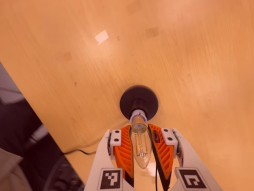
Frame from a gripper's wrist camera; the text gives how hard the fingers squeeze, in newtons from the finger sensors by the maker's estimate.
{"total": 18.8, "left": 18.6, "right": 19.1}